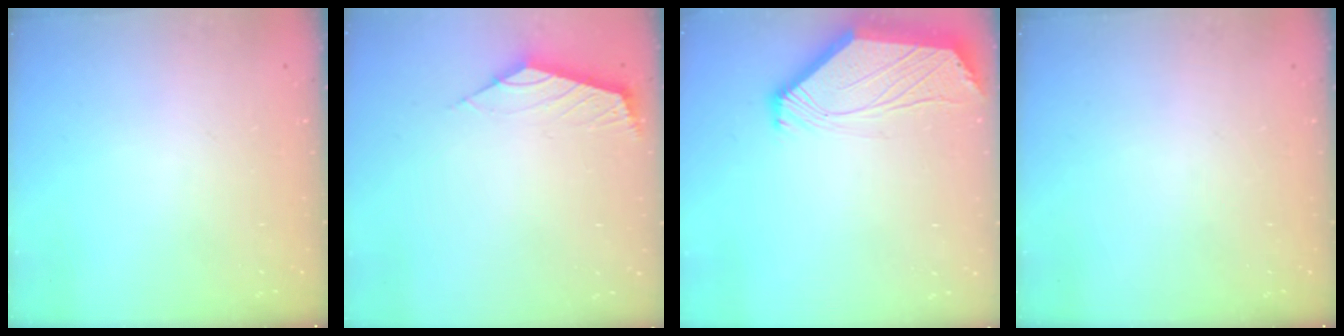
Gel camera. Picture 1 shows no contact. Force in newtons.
{"total": 2.5, "press": 2.5, "slide": 0.6}
{"total": 2.6, "press": 2.6, "slide": 0.6}
{"total": 0.0}